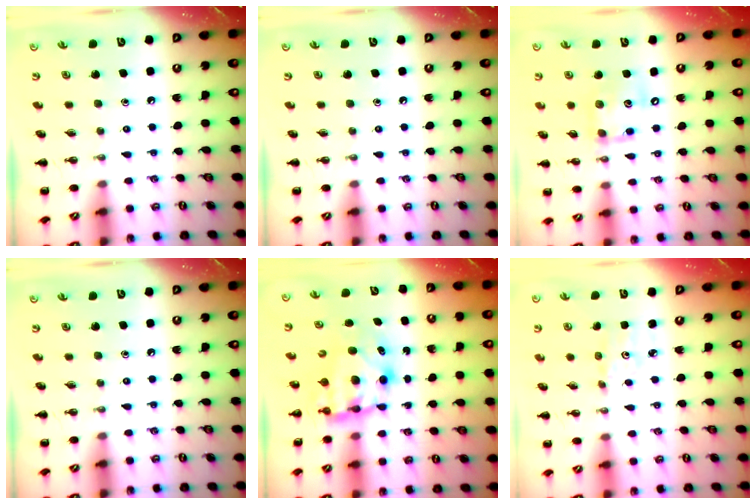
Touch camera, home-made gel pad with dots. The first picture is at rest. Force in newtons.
{"total": 0.0}
{"total": 11.2, "press": 11.0, "slide": 1.9}
{"total": 0.0}
{"total": 6.7, "press": 6.5, "slide": 1.3}
{"total": 1.9, "press": 1.9, "slide": 0.4}